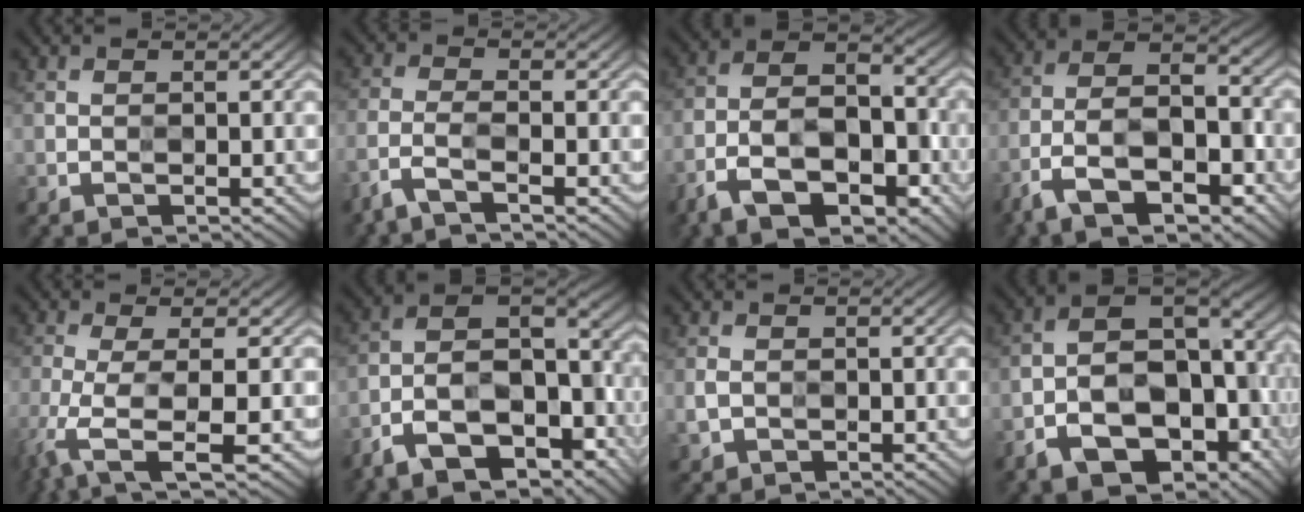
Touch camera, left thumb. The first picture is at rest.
{"total": 3.9, "force": [-2.7, 0.7, 2.7], "torque": [-0.064, -0.003, -0.070]}
{"total": 12.1, "force": [-6.7, 6.2, 8.0], "torque": [-0.159, -0.019, -0.128]}
{"total": 12.0, "force": [-7.1, 5.6, 8.0], "torque": [-0.162, -0.014, -0.142]}
{"total": 7.5, "force": [-2.4, 1.7, 6.8], "torque": [-0.142, -0.003, -0.055]}
{"total": 14.6, "force": [-9.4, 6.7, 9.0], "torque": [-0.184, -0.029, -0.157]}
{"total": 1.9, "force": [-0.4, 1.5, 1.1], "torque": [-0.030, -0.006, -0.008]}
{"total": 16.0, "force": [-7.0, 9.2, 11.1], "torque": [-0.193, -0.029, -0.108]}